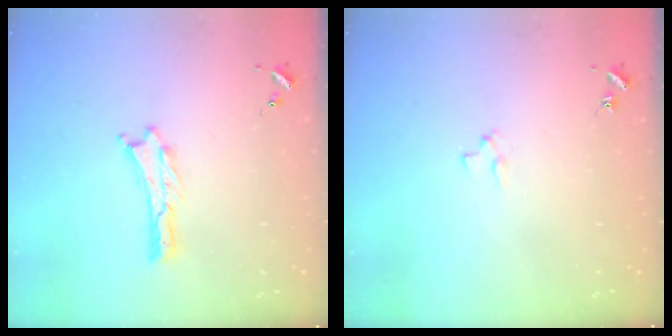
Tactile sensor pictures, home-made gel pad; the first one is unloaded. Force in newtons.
{"total": 1.9, "press": 1.9, "slide": 0.2}